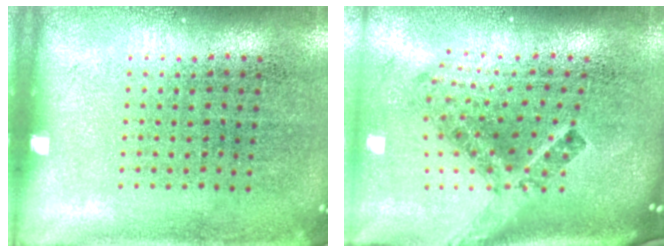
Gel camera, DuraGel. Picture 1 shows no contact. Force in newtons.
{"total": 2.9, "press": 1.7, "slide": 2.4}